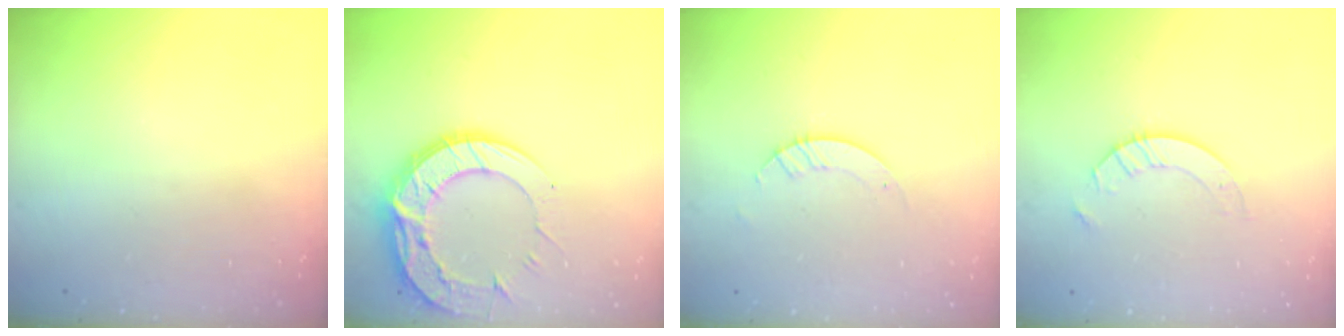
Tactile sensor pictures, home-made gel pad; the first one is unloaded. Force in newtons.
{"total": 19.5, "press": 19.4, "slide": 1.6}
{"total": 2.8, "press": 2.8, "slide": 0.2}
{"total": 4.9, "press": 4.9, "slide": 0.5}